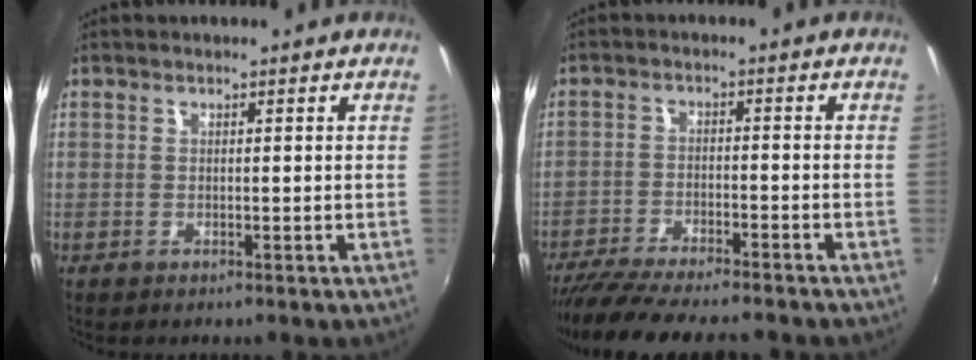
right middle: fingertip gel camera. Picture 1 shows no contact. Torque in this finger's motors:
{"motor_torque": [1.10, -1.04, 0.25, 0.16]}